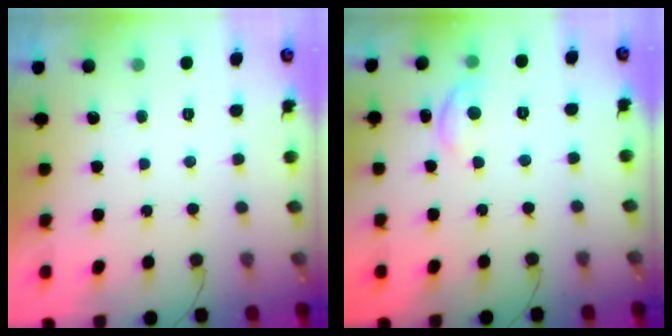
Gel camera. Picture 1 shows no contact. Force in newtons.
{"total": 6.2, "press": 6.2, "slide": 0.6}